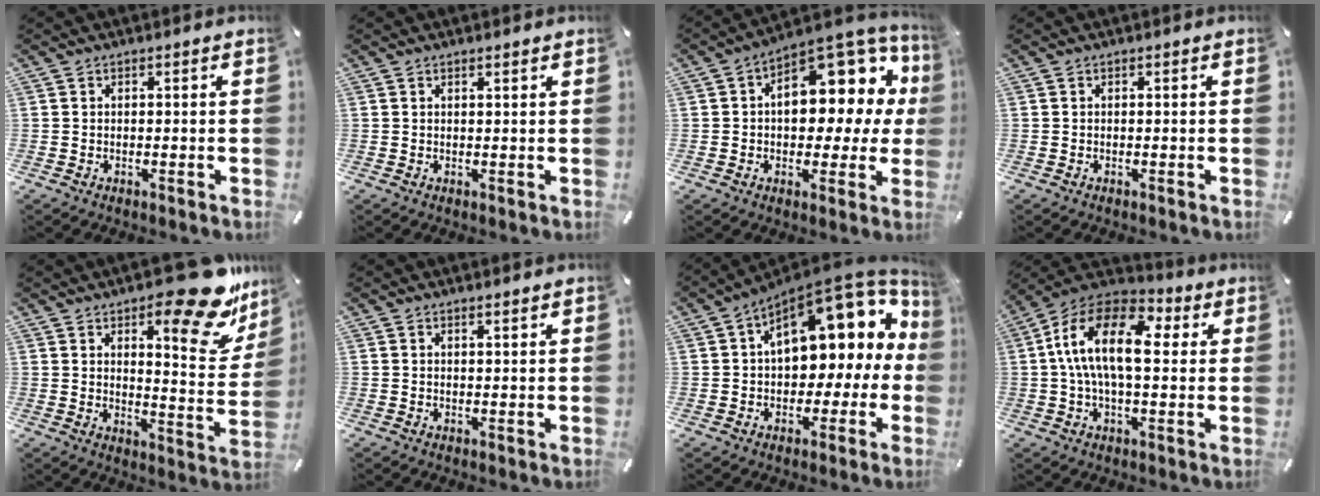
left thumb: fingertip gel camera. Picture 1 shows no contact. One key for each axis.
{"total": 0.7, "fx": 0.6, "fy": 0.0, "fz": 0.3, "tx": -0.006, "ty": -0.002, "tz": 0.011}
{"total": 14.9, "fx": 4.6, "fy": 8.9, "fz": 11.0, "tx": -0.130, "ty": -0.051, "tz": 0.075}
{"total": 0.0}
{"total": 21.8, "fx": 14.2, "fy": 8.0, "fz": 14.6, "tx": -0.172, "ty": -0.112, "tz": 0.227}
{"total": 1.1, "fx": 1.0, "fy": -0.1, "fz": 0.4, "tx": -0.008, "ty": -0.003, "tz": 0.019}
{"total": 16.3, "fx": 6.9, "fy": 9.3, "fz": 11.5, "tx": -0.150, "ty": -0.050, "tz": 0.115}
{"total": 16.5, "fx": 3.0, "fy": 8.7, "fz": 13.7, "tx": -0.279, "ty": 0.000, "tz": 0.046}